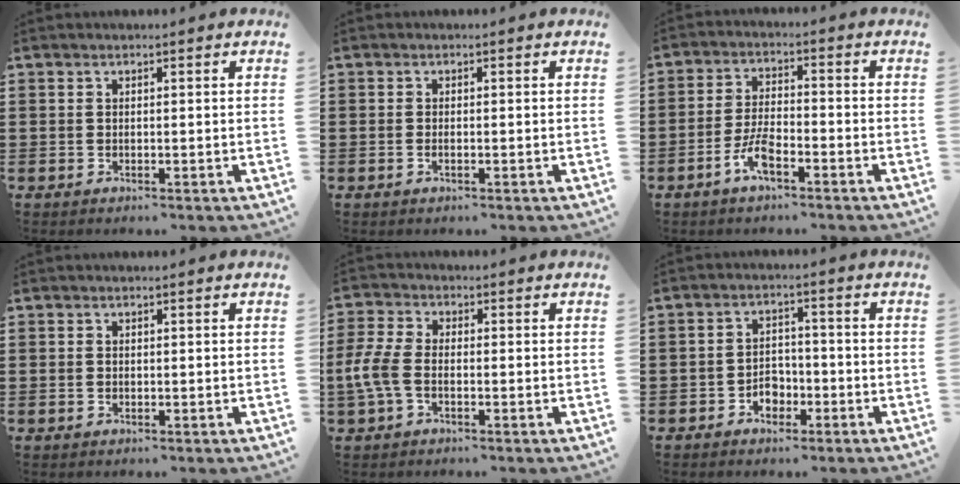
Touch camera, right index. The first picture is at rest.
{"total": 0.5, "force": [-0.4, 0.1, 0.4], "torque": [-0.007, -0.003, -0.007]}
{"total": 5.3, "force": [-3.3, 1.8, 3.7], "torque": [-0.093, 0.002, -0.069]}
{"total": 0.0}
{"total": 5.0, "force": [-1.7, 2.6, 3.9], "torque": [-0.111, -0.009, -0.041]}
{"total": 3.4, "force": [-2.0, 2.5, 1.2], "torque": [-0.026, 0.007, -0.040]}